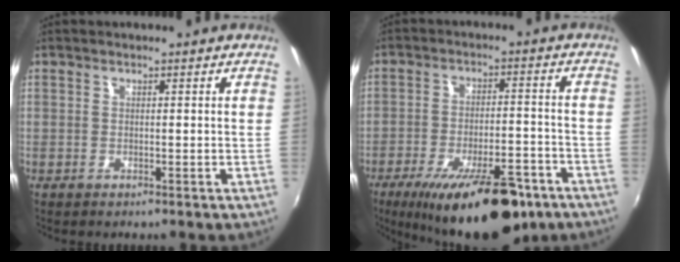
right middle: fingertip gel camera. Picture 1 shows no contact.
{"total": 19.4, "force": [-13.1, 6.3, 12.9], "torque": [-0.215, -0.030, -0.187]}